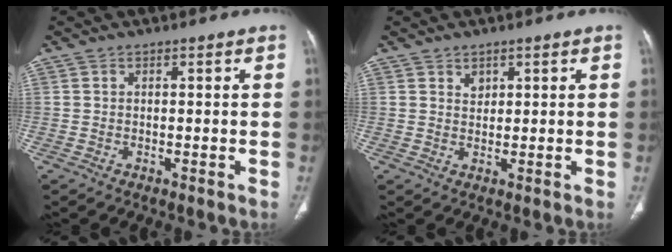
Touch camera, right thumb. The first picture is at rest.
{"total": 1.6, "force": [1.1, 1.1, 0.6], "torque": [0.001, -0.008, 0.018]}